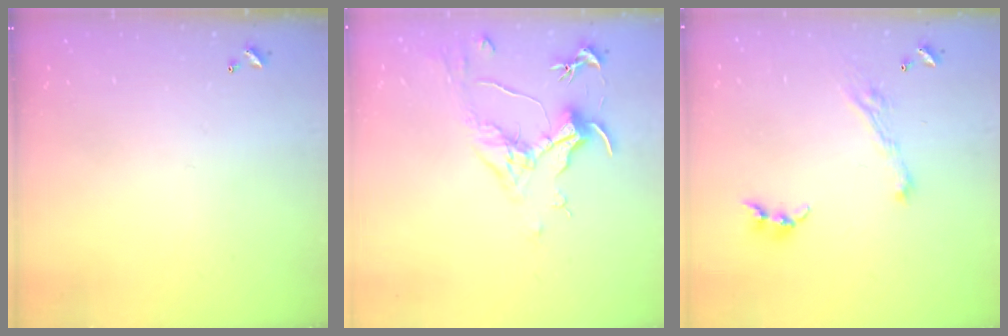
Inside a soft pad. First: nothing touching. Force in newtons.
{"total": 1.6, "press": 1.4, "slide": 0.7}
{"total": 3.6, "press": 3.5, "slide": 0.4}